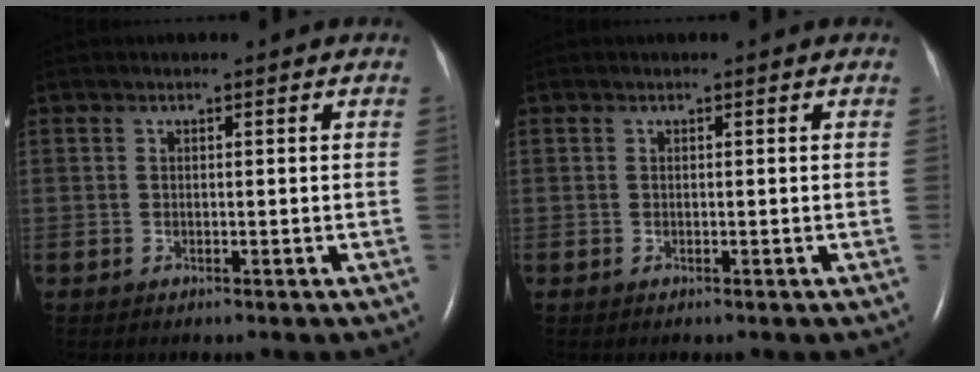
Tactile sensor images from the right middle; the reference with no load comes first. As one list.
[{"total": 0.0}]